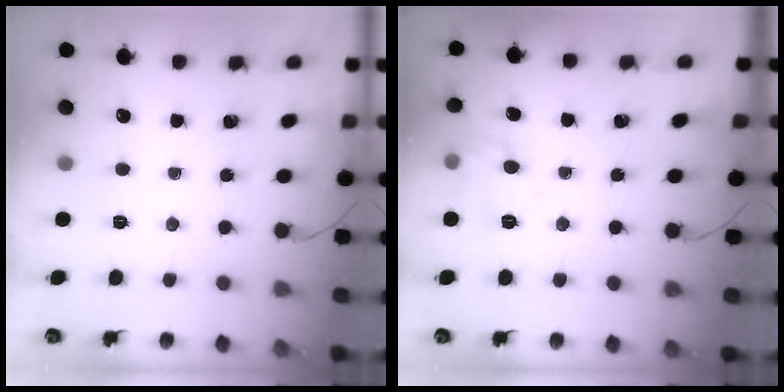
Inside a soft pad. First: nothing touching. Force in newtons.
{"total": 7.0, "press": 6.9, "slide": 0.7}